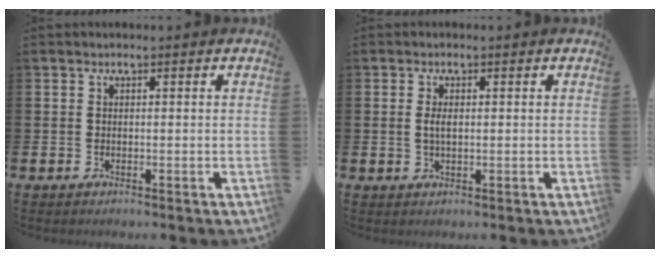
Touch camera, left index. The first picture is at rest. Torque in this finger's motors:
{"motor_torque": [0.38, 0.25, 0.05, 0.03]}